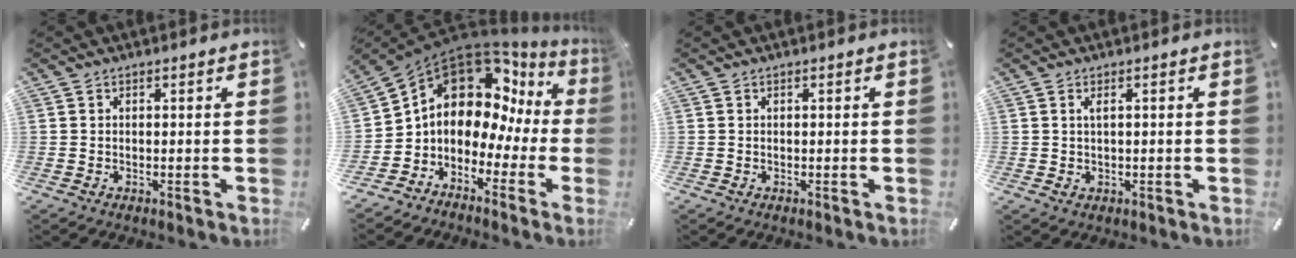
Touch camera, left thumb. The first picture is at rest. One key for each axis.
{"total": 11.3, "fx": 4.6, "fy": 8.5, "fz": 5.8, "tx": -0.108, "ty": -0.047, "tz": 0.076}
{"total": 0.0}
{"total": 1.9, "fx": 0.3, "fy": 0.7, "fz": 1.7, "tx": -0.033, "ty": 0.001, "tz": 0.004}